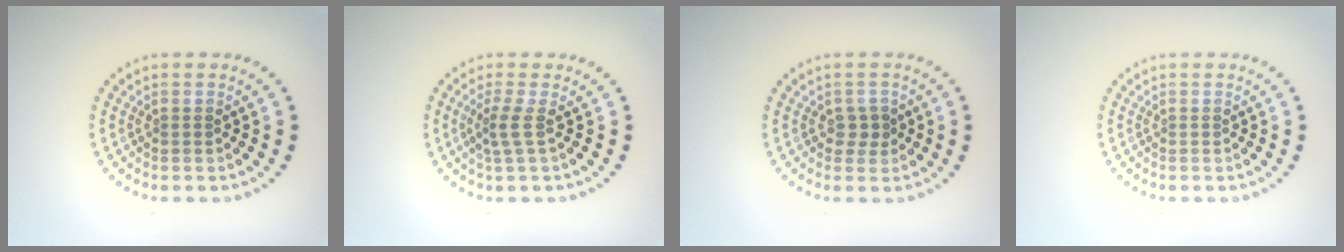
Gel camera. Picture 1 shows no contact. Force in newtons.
{"total": 1.9, "press": 1.3, "slide": 1.5}
{"total": 1.5, "press": 1.4, "slide": 0.5}
{"total": 0.0}